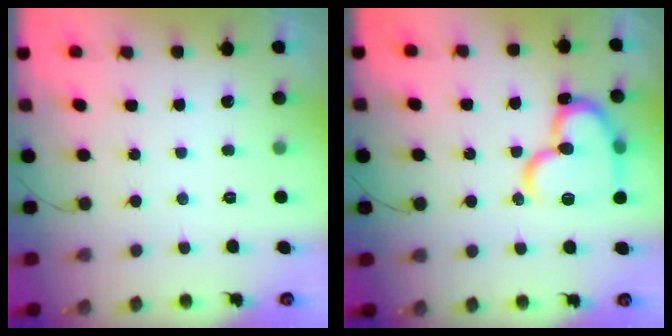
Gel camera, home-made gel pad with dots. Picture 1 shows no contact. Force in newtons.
{"total": 18.4, "press": 18.2, "slide": 2.4}